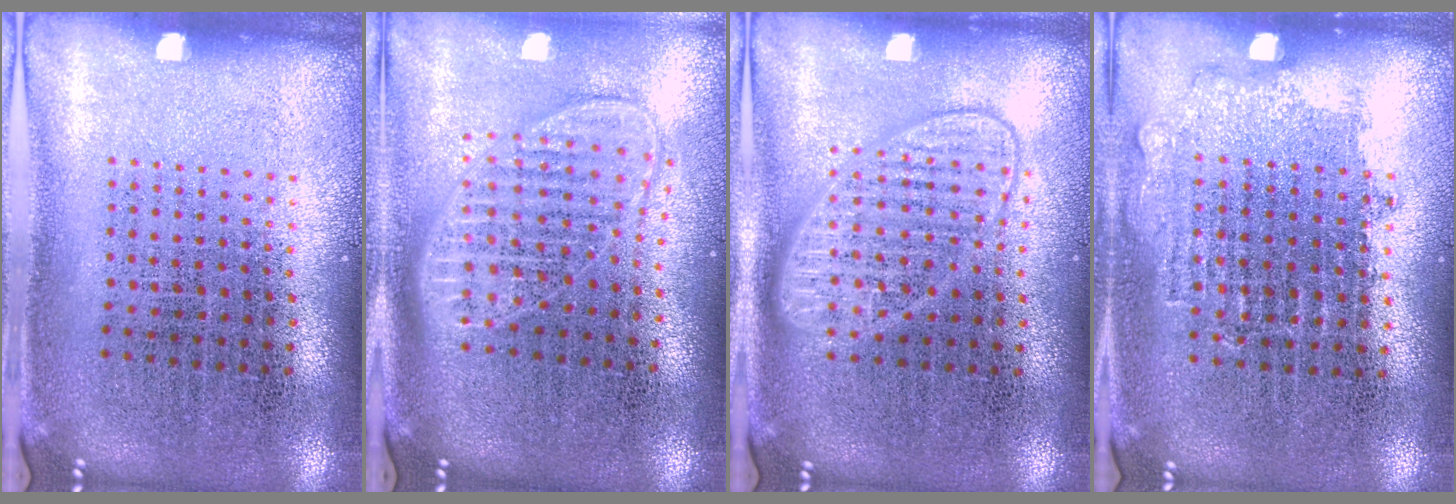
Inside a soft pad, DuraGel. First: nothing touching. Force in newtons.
{"total": 1.9, "press": 1.6, "slide": 1.1}
{"total": 3.0, "press": 3.0, "slide": 0.5}
{"total": 0.9, "press": 0.8, "slide": 0.3}